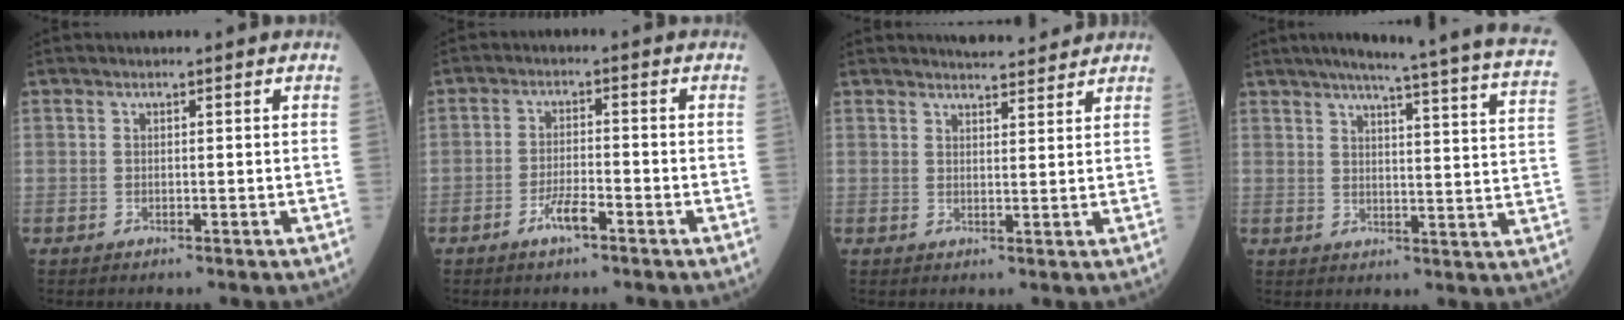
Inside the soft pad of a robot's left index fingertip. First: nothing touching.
{"total": 3.8, "force": [-2.5, 0.6, 2.8], "torque": [-0.057, -0.001, -0.047]}
{"total": 5.3, "force": [5.1, 0.8, 1.2], "torque": [-0.022, 0.010, 0.067]}
{"total": 24.2, "force": [20.7, -1.0, 12.6], "torque": [-0.179, -0.045, 0.242]}